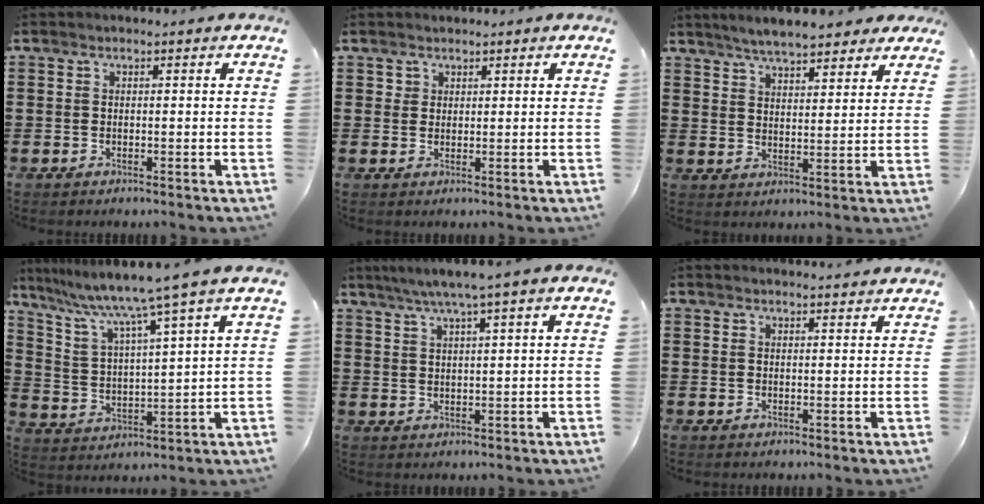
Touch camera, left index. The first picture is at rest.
{"total": 1.5, "force": [1.1, 1.1, 0.0], "torque": [0.004, -0.001, 0.021]}
{"total": 5.4, "force": [5.0, 1.0, 1.6], "torque": [-0.050, -0.010, 0.091]}
{"total": 8.1, "force": [6.5, -0.9, 4.6], "torque": [-0.118, -0.046, 0.101]}
{"total": 4.0, "force": [2.7, -0.4, 2.9], "torque": [-0.062, -0.005, 0.044]}
{"total": 1.5, "force": [1.4, -0.1, 0.2], "torque": [-0.008, -0.002, 0.029]}